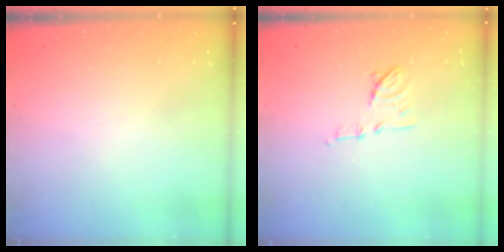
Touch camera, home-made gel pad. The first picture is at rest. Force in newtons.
{"total": 8.3, "press": 8.3, "slide": 1.1}